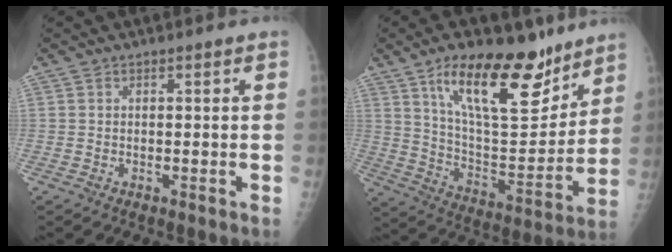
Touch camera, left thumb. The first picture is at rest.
{"total": 22.0, "force": [13.8, 8.9, 14.6], "torque": [-0.187, -0.074, 0.235]}